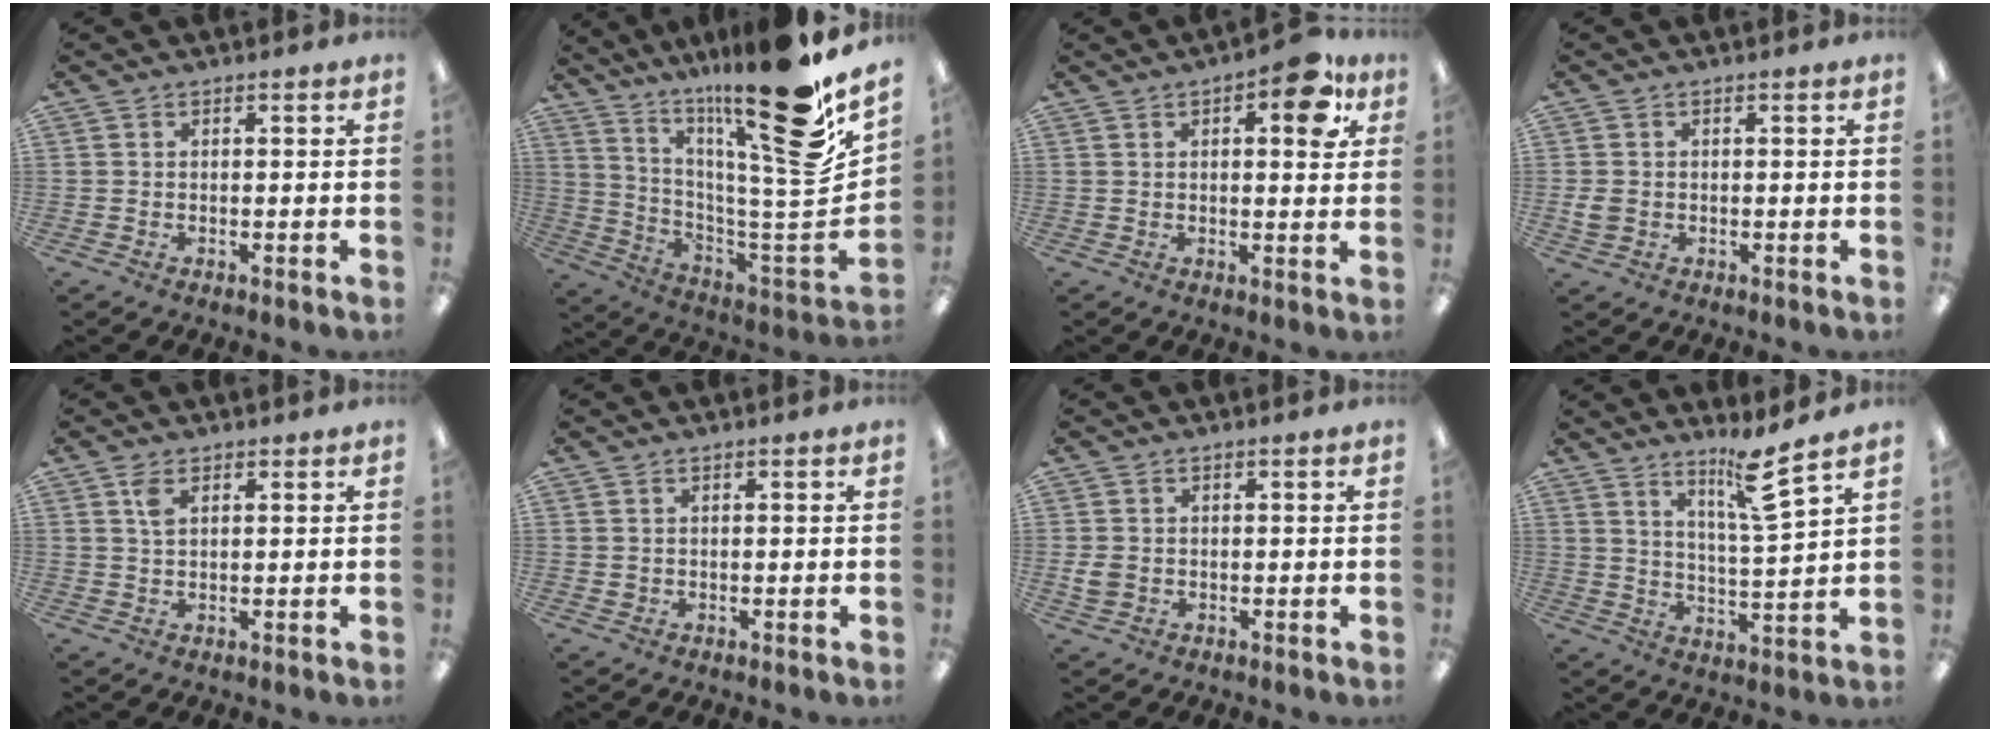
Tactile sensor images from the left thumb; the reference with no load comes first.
{"total": 23.0, "force": [16.3, 2.3, 16.1], "torque": [-0.224, -0.141, 0.249]}
{"total": 9.9, "force": [4.3, 3.9, 8.0], "torque": [-0.101, -0.012, 0.066]}
{"total": 2.6, "force": [-0.1, 2.2, 1.5], "torque": [-0.035, 0.005, -0.005]}
{"total": 3.0, "force": [1.6, 1.6, 2.0], "torque": [-0.039, 0.000, 0.027]}
{"total": 0.8, "force": [0.4, 0.6, 0.3], "torque": [-0.008, 0.003, 0.007]}
{"total": 2.8, "force": [-0.1, 2.3, 1.7], "torque": [-0.038, 0.005, -0.004]}
{"total": 10.4, "force": [7.6, 0.7, 7.1], "torque": [-0.111, -0.046, 0.120]}